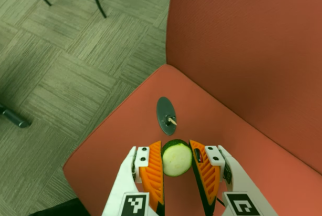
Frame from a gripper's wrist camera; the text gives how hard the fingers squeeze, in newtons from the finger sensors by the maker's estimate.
{"total": 9.8, "left": 10.5, "right": 9.1}